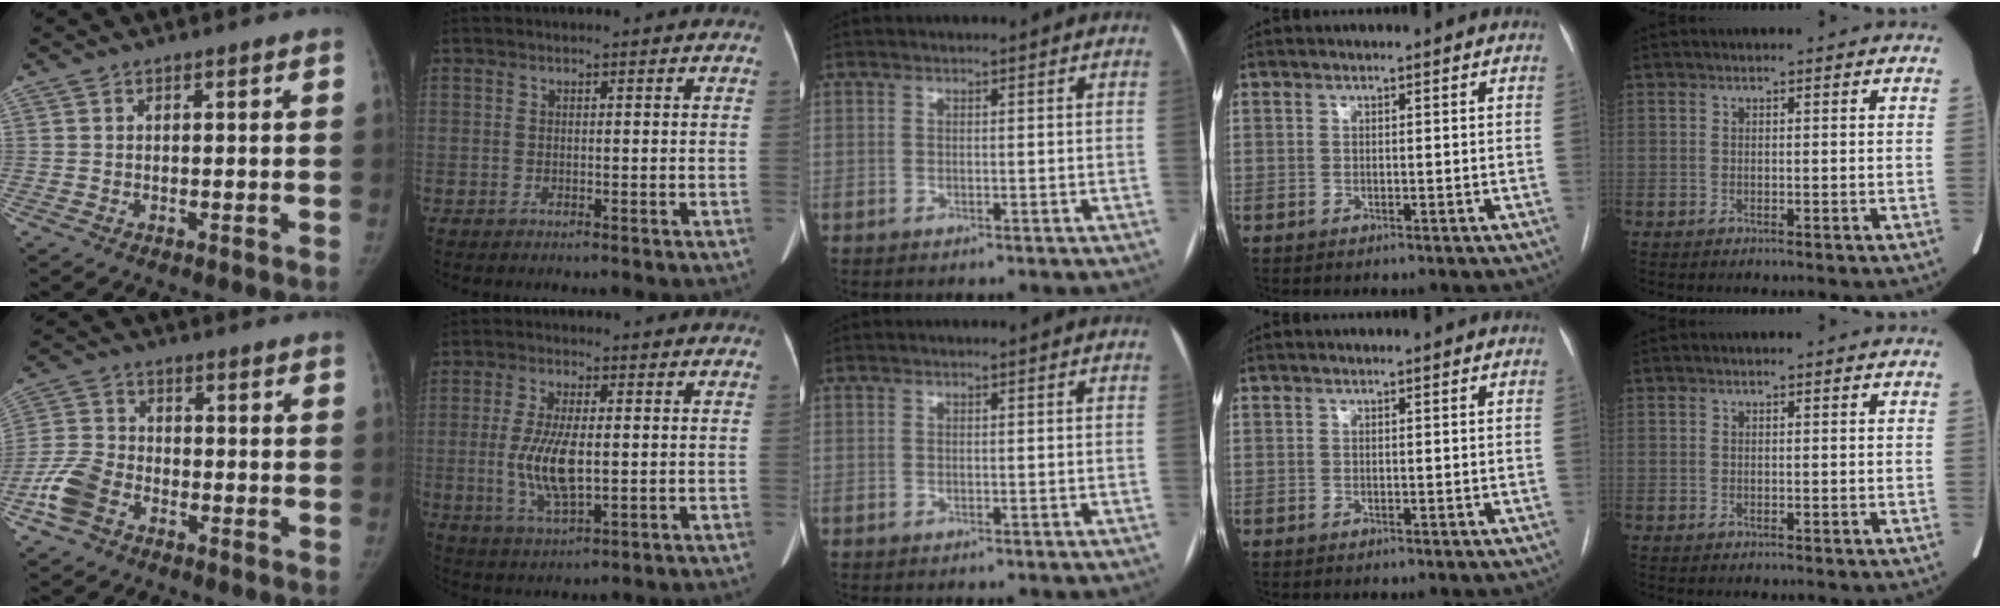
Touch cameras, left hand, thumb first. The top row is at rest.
{"thumb": {"total": 8.0, "force": [-4.0, 5.2, 4.6], "torque": [-0.101, 0.017, -0.084]}, "index": {"total": 8.0, "force": [-0.5, 2.3, 7.6], "torque": [-0.165, -0.008, -0.003]}}